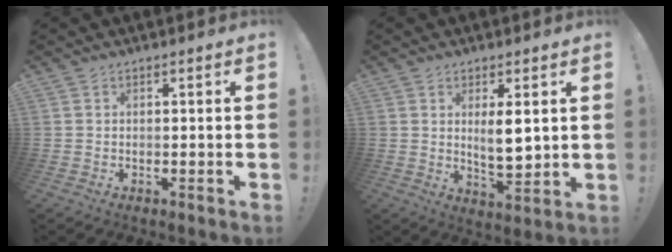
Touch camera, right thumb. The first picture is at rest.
{"total": 7.6, "force": [2.3, 2.5, 6.8], "torque": [-0.105, -0.017, 0.037]}